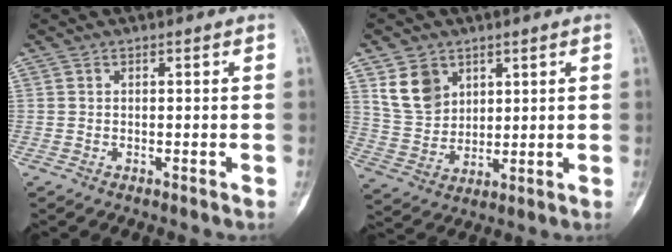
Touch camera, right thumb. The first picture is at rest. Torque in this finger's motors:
{"motor_torque": [0.30, 1.05, 0.05, 0.11, 0.02]}